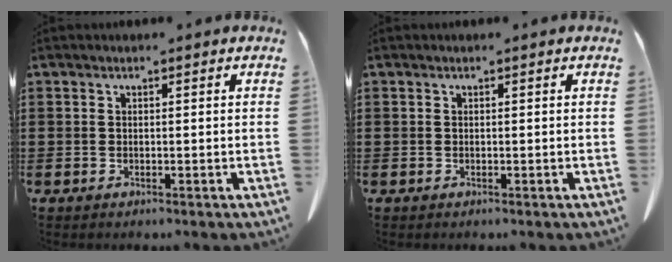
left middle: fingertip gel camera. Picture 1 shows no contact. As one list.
[{"total": 0.0}]